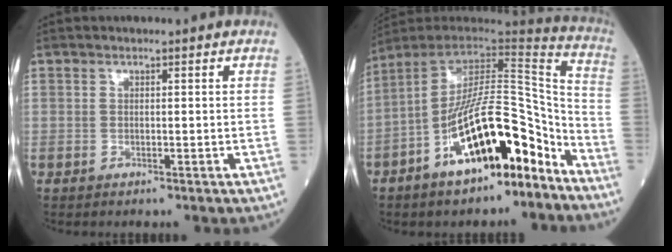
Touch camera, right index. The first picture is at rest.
{"total": 18.5, "force": [-9.5, 5.5, 14.9], "torque": [-0.242, 0.024, -0.148]}